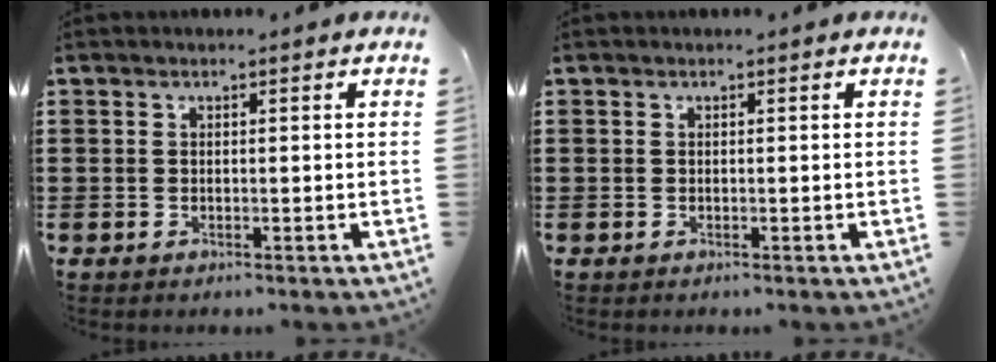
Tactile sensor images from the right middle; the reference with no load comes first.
{"total": 0.0}